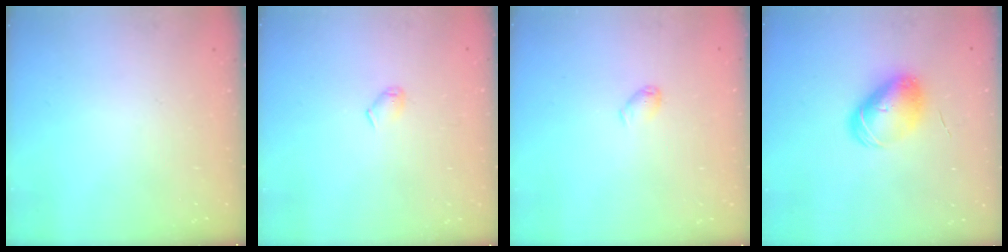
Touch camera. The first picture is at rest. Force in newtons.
{"total": 4.5, "press": 4.4, "slide": 0.8}
{"total": 3.3, "press": 3.2, "slide": 0.6}
{"total": 9.0, "press": 9.0, "slide": 0.2}